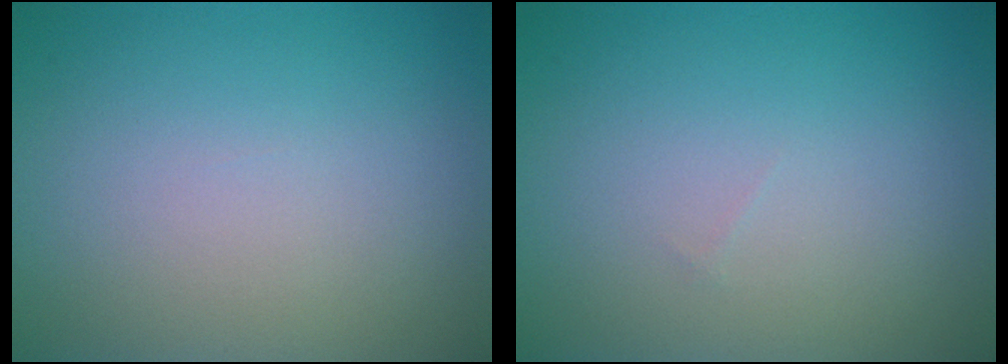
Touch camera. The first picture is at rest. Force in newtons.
{"total": 0.0}